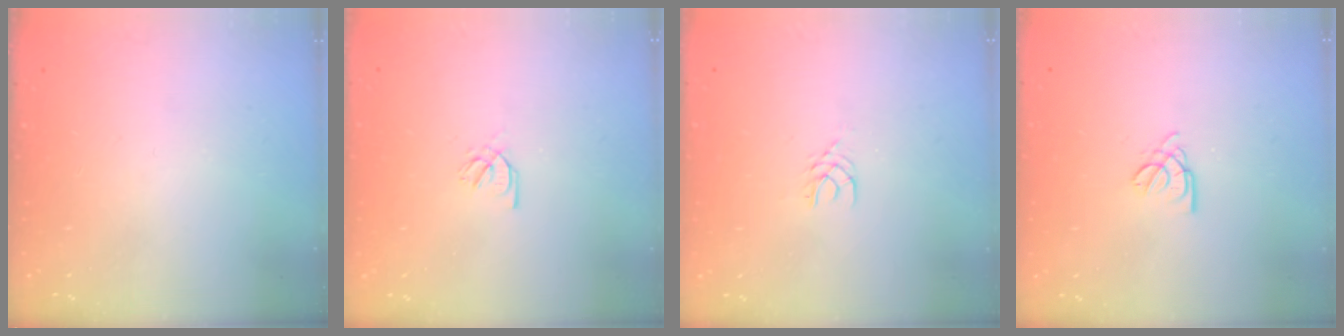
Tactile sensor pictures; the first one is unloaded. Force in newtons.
{"total": 2.1, "press": 2.1, "slide": 0.2}
{"total": 2.9, "press": 2.9, "slide": 0.4}
{"total": 2.6, "press": 2.5, "slide": 0.5}